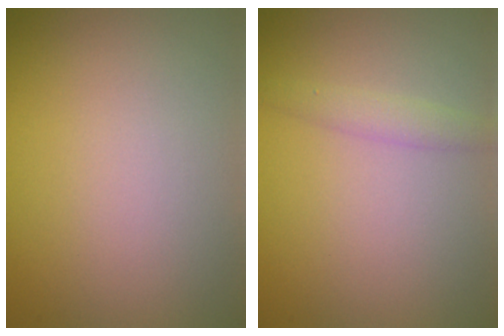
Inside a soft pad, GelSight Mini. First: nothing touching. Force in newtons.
{"total": 1.5, "press": 1.5, "slide": 0.0}